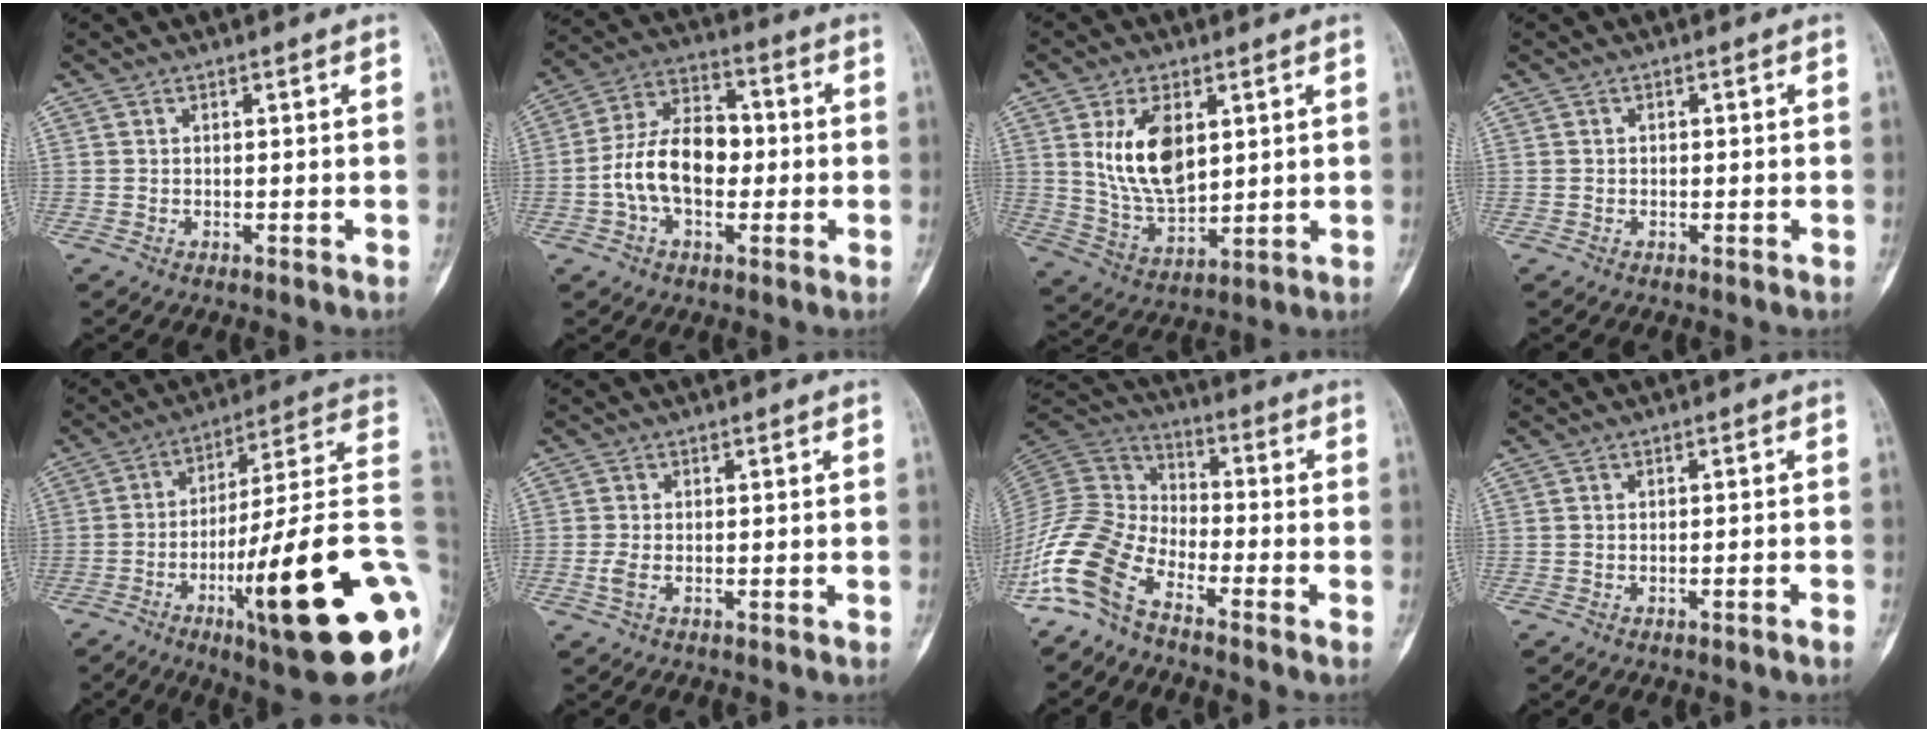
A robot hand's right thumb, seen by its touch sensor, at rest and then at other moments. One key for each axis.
{"total": 12.9, "fx": -1.4, "fy": 8.1, "fz": 9.9, "tx": -0.166, "ty": 0.037, "tz": -0.033}
{"total": 12.8, "fx": 3.7, "fy": 7.1, "fz": 10.0, "tx": -0.169, "ty": -0.021, "tz": 0.082}
{"total": 0.0}
{"total": 28.2, "fx": -7.6, "fy": 4.4, "fz": 26.8, "tx": -0.343, "ty": 0.023, "tz": -0.111}
{"total": 1.9, "fx": -0.6, "fy": 0.8, "fz": 1.6, "tx": -0.046, "ty": -0.004, "tz": -0.013}
{"total": 12.7, "fx": -8.7, "fy": 5.6, "fz": 7.3, "tx": -0.155, "ty": 0.064, "tz": -0.186}
{"total": 1.6, "fx": -1.2, "fy": -0.2, "fz": 1.1, "tx": -0.025, "ty": 0.008, "tz": -0.011}